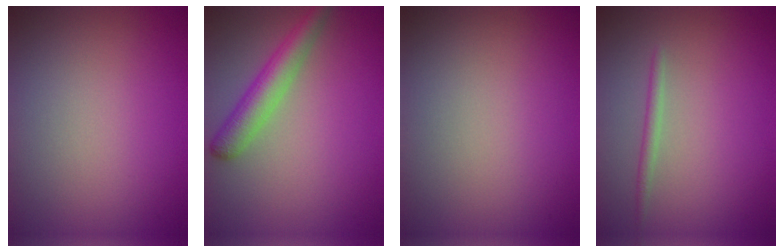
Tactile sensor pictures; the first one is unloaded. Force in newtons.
{"total": 3.7, "press": 3.7, "slide": 0.2}
{"total": 0.0}
{"total": 1.1, "press": 1.1, "slide": 0.0}